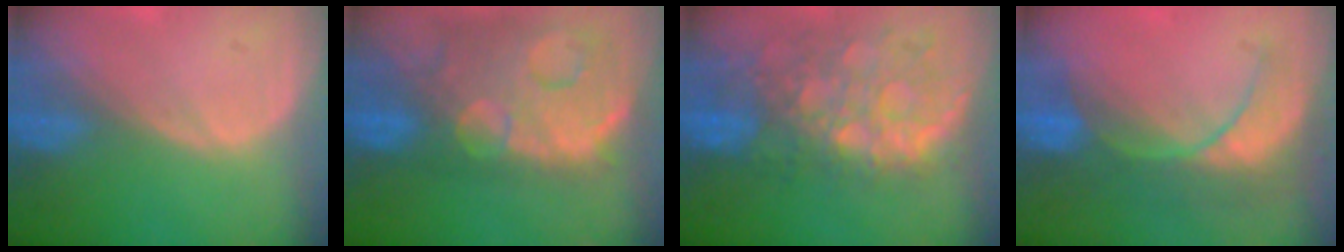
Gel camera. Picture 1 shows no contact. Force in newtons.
{"total": 14.5, "press": 11.7, "slide": 8.5}
{"total": 11.1, "press": 9.6, "slide": 5.6}
{"total": 8.4, "press": 7.8, "slide": 3.1}